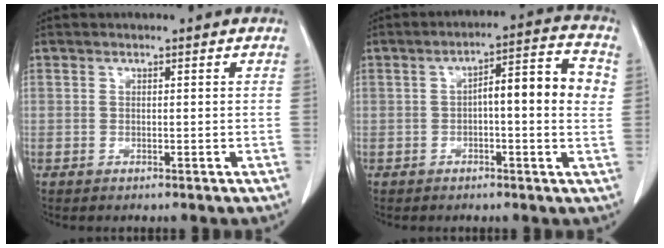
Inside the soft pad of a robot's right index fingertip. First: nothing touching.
{"total": 9.5, "force": [0.8, 1.8, 9.3], "torque": [-0.132, 0.029, 0.009]}